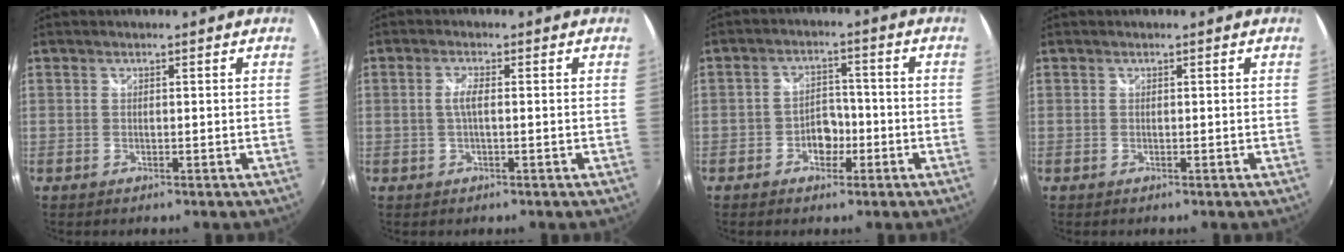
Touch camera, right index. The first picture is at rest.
{"total": 2.3, "force": [-0.1, 0.3, 2.3], "torque": [-0.047, 0.001, -0.004]}
{"total": 4.5, "force": [-2.2, 3.2, 2.2], "torque": [-0.041, 0.011, -0.032]}
{"total": 0.0}